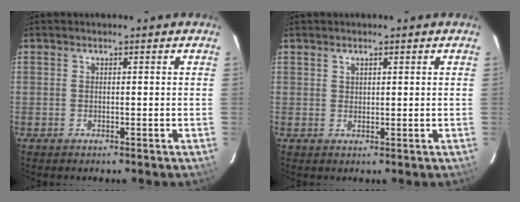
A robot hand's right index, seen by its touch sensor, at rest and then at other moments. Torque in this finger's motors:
{"motor_torque": [-0.15, -0.01, -0.07, -0.01]}